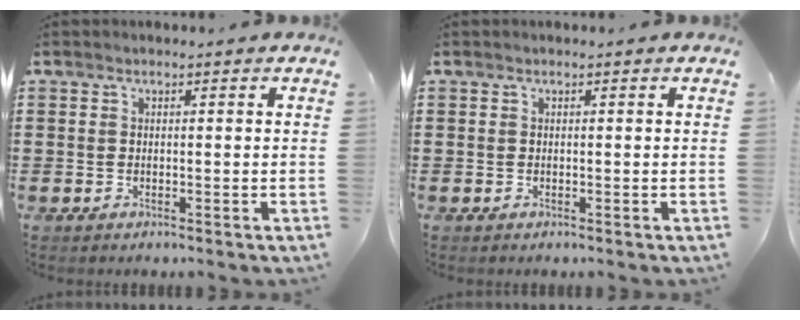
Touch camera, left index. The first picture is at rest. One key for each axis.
{"total": 0.0}